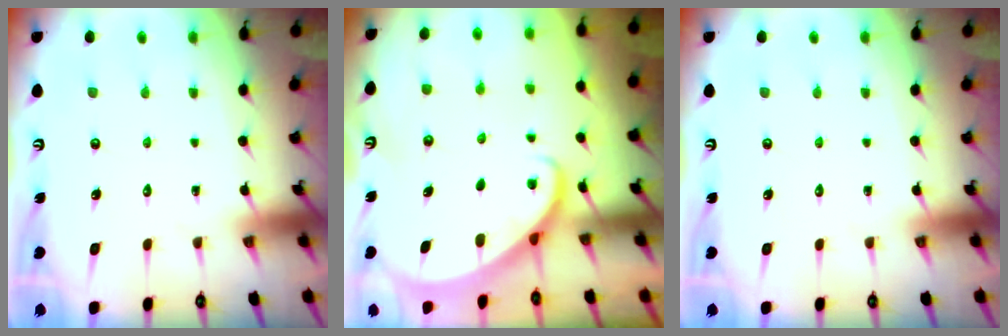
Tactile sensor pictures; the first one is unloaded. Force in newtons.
{"total": 1.9, "press": 1.9, "slide": 0.2}
{"total": 0.0}